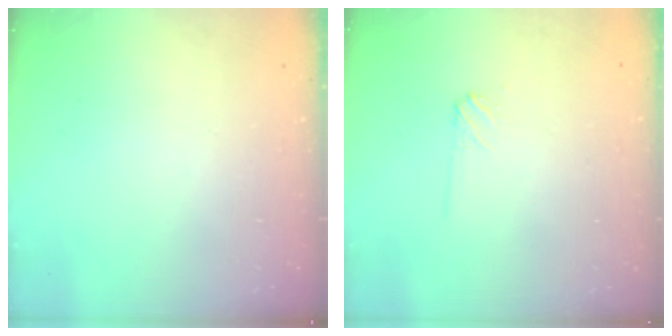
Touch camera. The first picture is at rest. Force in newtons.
{"total": 4.3, "press": 4.2, "slide": 0.8}